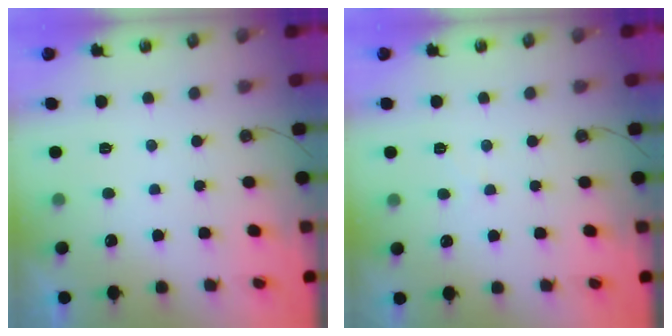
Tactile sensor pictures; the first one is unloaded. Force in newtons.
{"total": 4.1, "press": 4.1, "slide": 0.6}